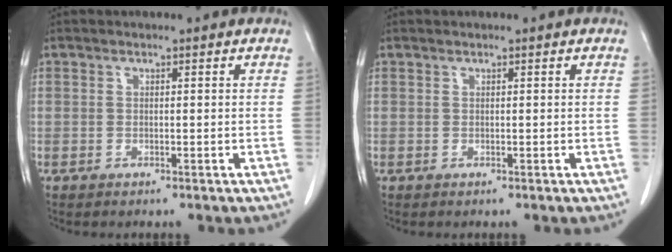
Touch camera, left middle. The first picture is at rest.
{"total": 0.0}